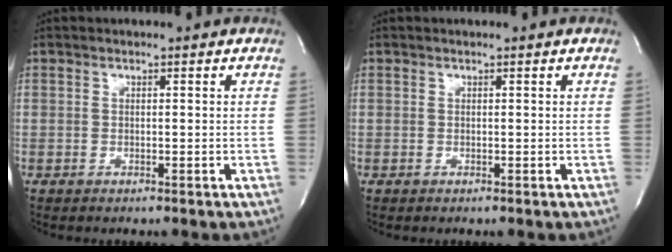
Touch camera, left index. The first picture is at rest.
{"total": 0.0}